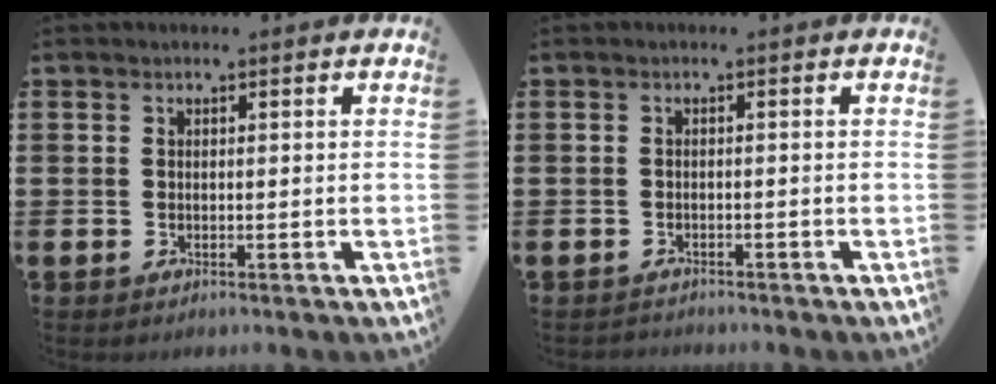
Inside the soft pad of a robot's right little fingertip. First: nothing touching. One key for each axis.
{"total": 0.7, "fx": -0.7, "fy": 0.1, "fz": -0.1, "tx": -0.001, "ty": -0.001, "tz": -0.016}